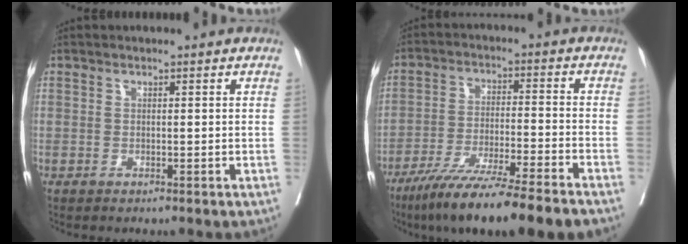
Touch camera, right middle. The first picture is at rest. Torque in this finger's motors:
{"motor_torque": [1.16, -0.98, 0.37, 0.14]}